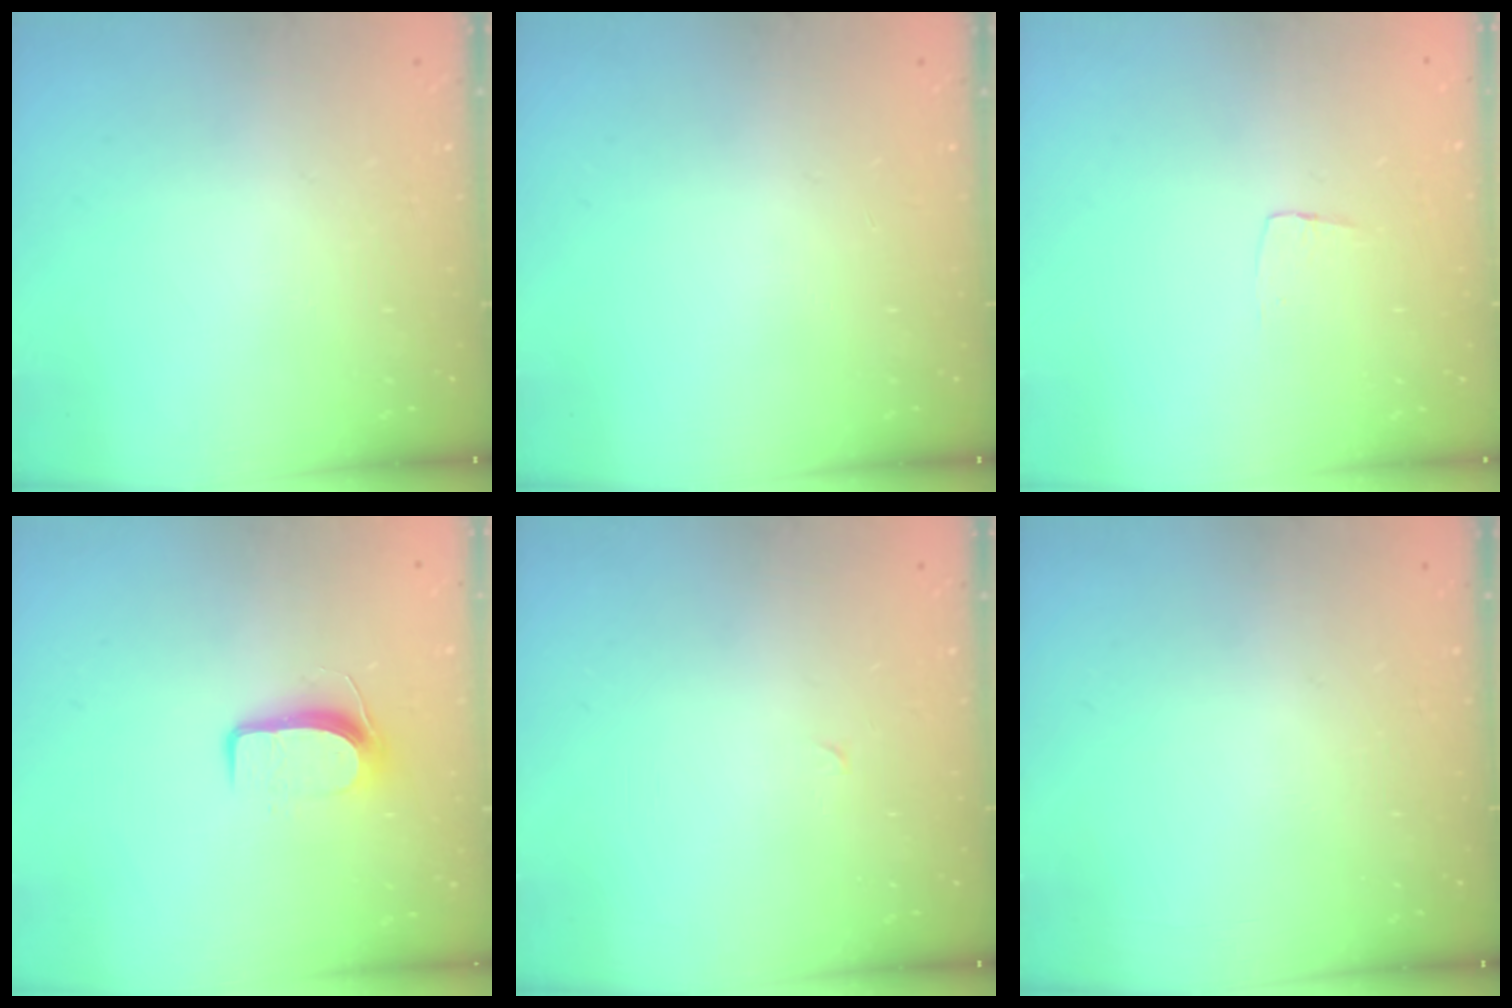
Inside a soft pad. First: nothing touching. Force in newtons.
{"total": 0.0}
{"total": 3.3, "press": 3.3, "slide": 0.2}
{"total": 7.9, "press": 7.9, "slide": 0.7}
{"total": 0.0}
{"total": 0.0}